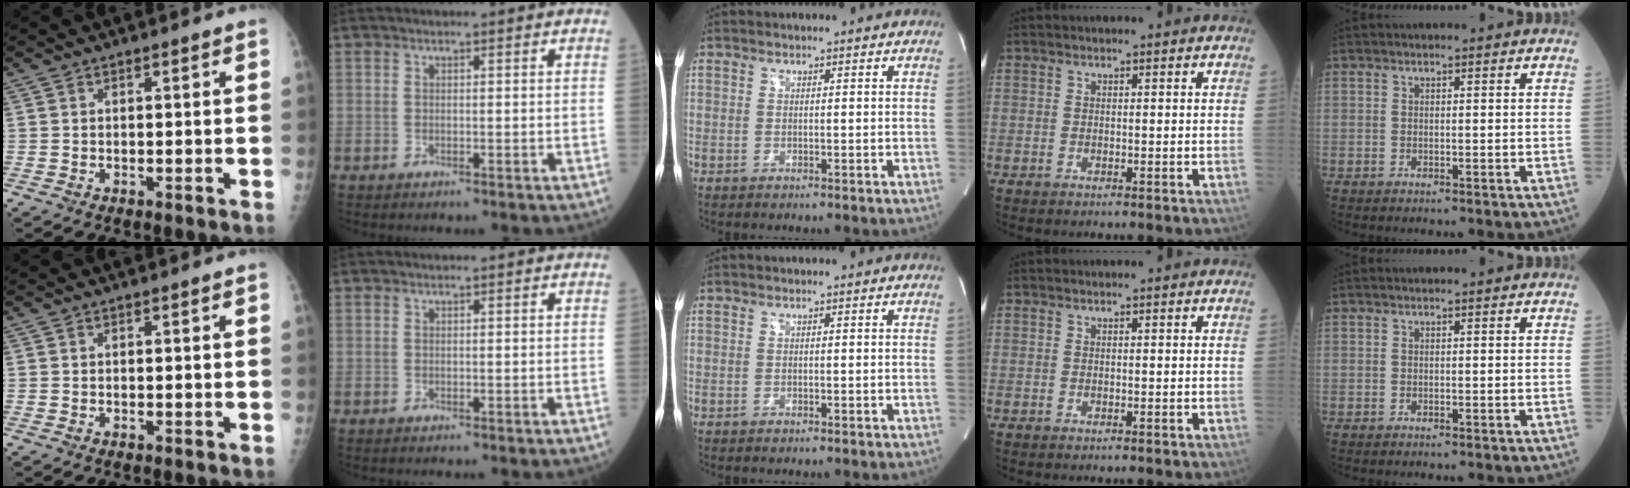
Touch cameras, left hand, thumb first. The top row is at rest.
{}